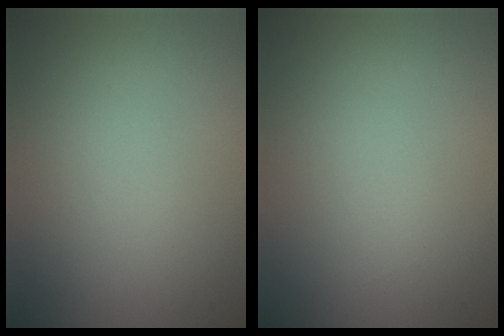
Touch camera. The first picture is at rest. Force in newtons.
{"total": 0.0}